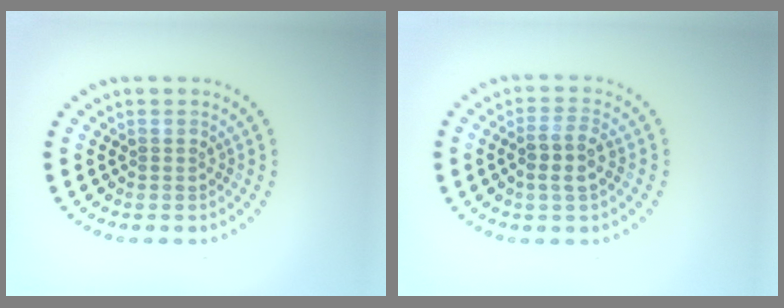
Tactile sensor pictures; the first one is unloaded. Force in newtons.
{"total": 2.5, "press": 2.3, "slide": 0.9}